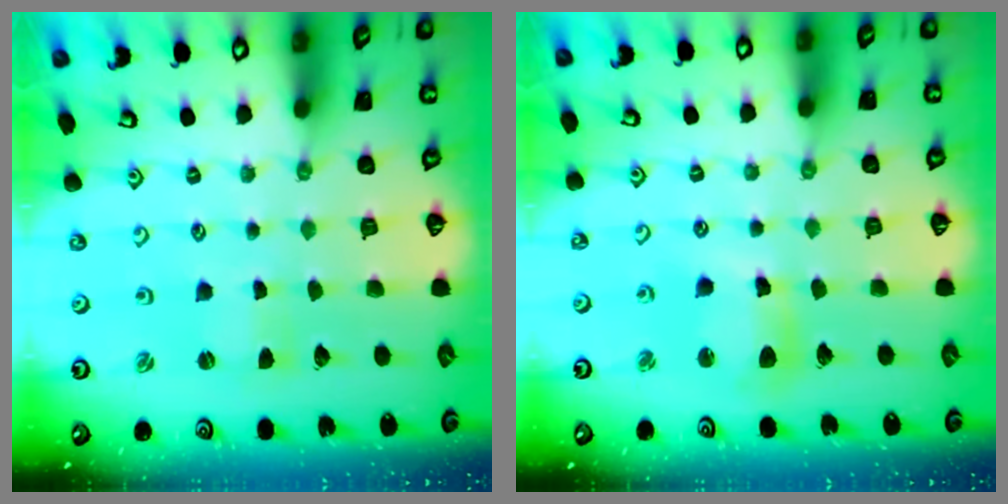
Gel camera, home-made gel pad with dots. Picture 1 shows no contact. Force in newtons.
{"total": 9.5, "press": 9.4, "slide": 1.0}